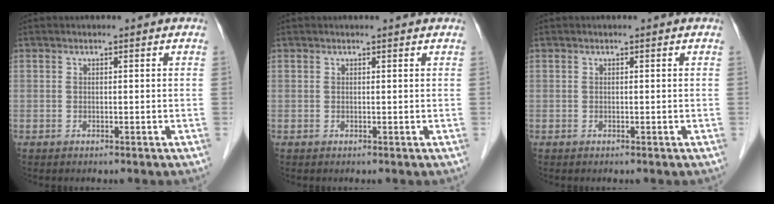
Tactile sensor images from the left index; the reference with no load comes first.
{"total": 0.9, "force": [0.9, 0.0, 0.2], "torque": [-0.010, 0.005, 0.010]}
{"total": 0.0}